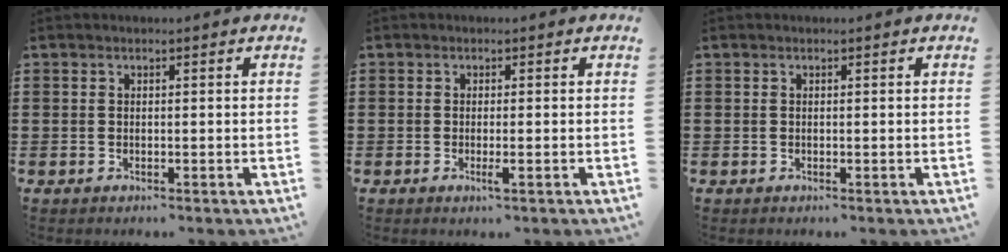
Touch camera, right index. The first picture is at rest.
{"total": 1.4, "force": [-0.5, 0.0, 1.4], "torque": [-0.031, -0.008, -0.011]}
{"total": 0.0}